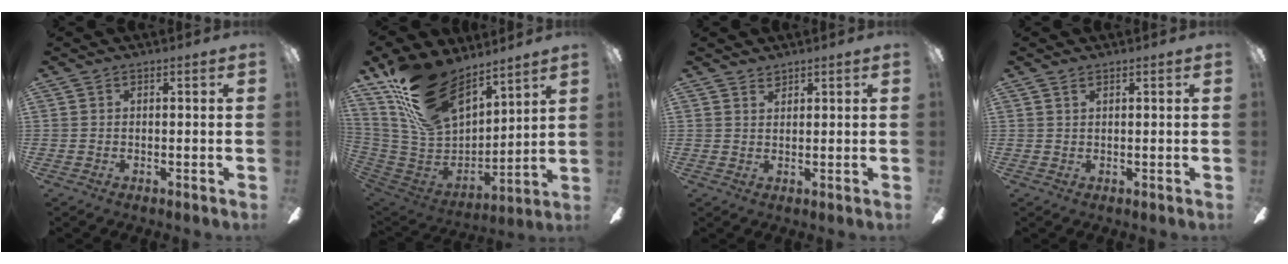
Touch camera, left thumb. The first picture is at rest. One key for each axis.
{"total": 22.6, "fx": 16.0, "fy": 10.9, "fz": 11.6, "tx": -0.235, "ty": -0.088, "tz": 0.300}
{"total": 1.7, "fx": 1.6, "fy": 0.6, "fz": 0.2, "tx": -0.006, "ty": -0.002, "tz": 0.031}
{"total": 0.9, "fx": 0.6, "fy": 0.4, "fz": 0.6, "tx": -0.014, "ty": 0.001, "tz": 0.011}